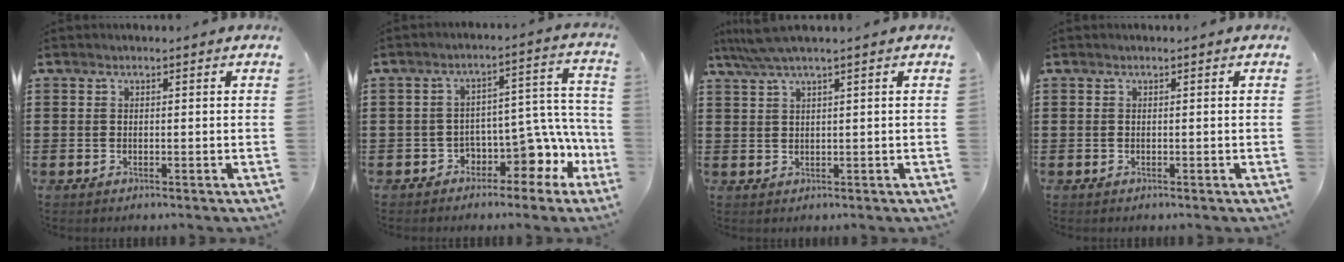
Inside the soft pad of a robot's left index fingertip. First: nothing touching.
{"total": 6.6, "force": [-3.5, 3.8, 4.0], "torque": [-0.069, -0.014, -0.063]}
{"total": 3.2, "force": [2.0, -0.1, 2.5], "torque": [-0.053, 0.004, 0.036]}
{"total": 0.0}